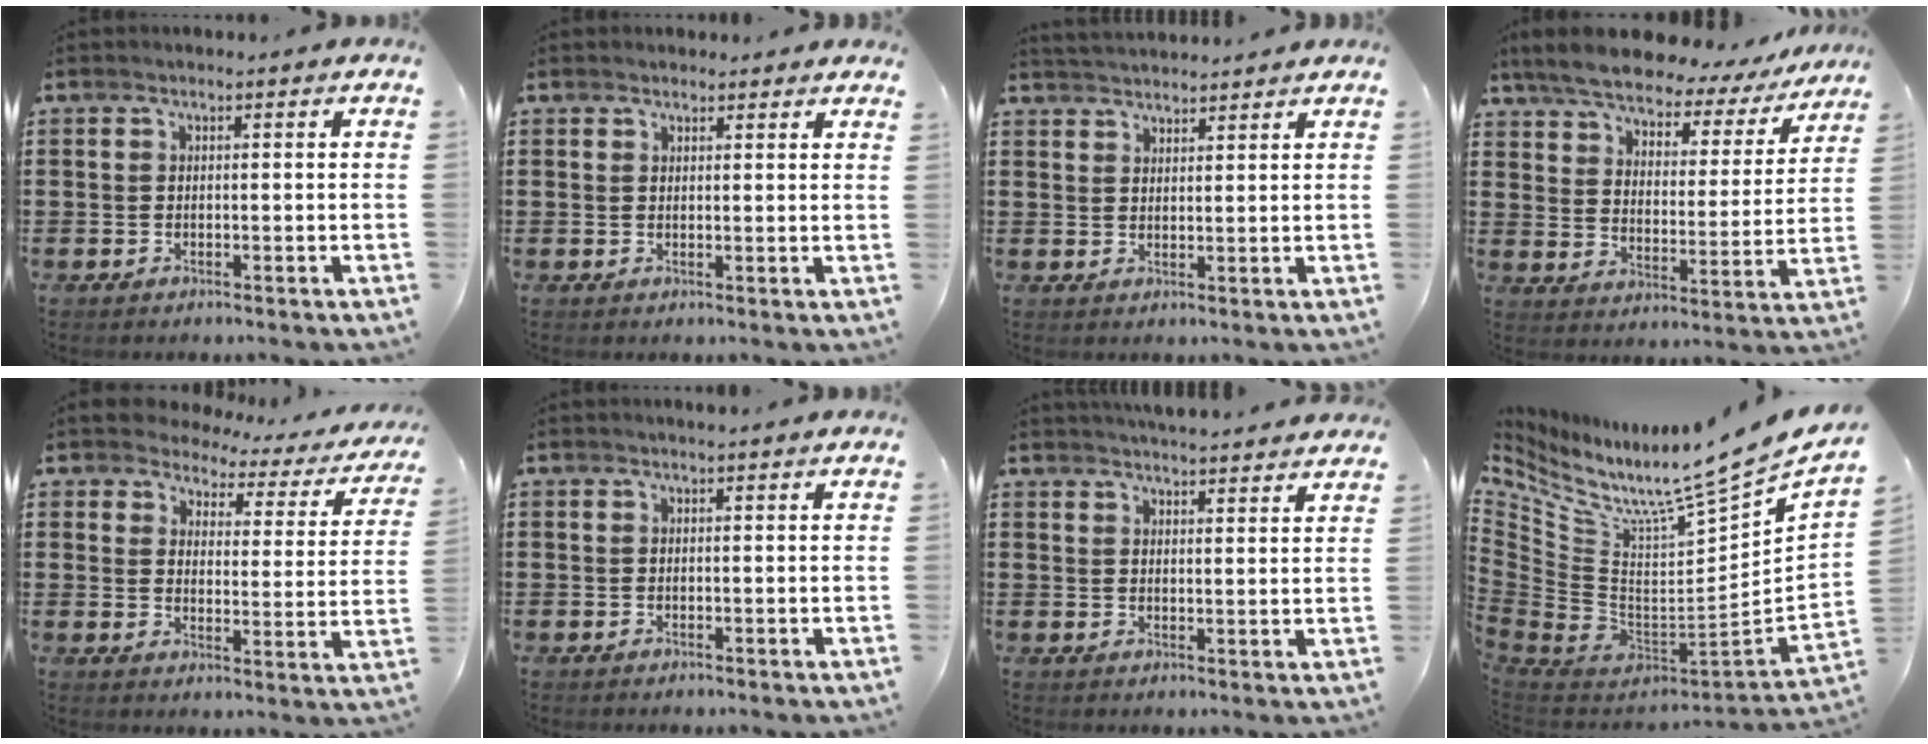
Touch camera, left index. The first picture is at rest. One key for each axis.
{"total": 1.6, "fx": 1.6, "fy": 0.3, "fz": 0.0, "tx": -0.004, "ty": 0.003, "tz": 0.031}
{"total": 2.5, "fx": 2.5, "fy": -0.2, "fz": -0.2, "tx": -0.004, "ty": -0.005, "tz": 0.049}
{"total": 6.1, "fx": 5.6, "fy": 1.4, "fz": 2.1, "tx": -0.071, "ty": -0.031, "tz": 0.093}
{"total": 3.1, "fx": 2.9, "fy": 1.1, "fz": 0.1, "tx": -0.027, "ty": -0.020, "tz": 0.045}
{"total": 0.7, "fx": 0.6, "fy": -0.1, "fz": 0.3, "tx": -0.007, "ty": -0.001, "tz": 0.012}
{"total": 3.8, "fx": 3.8, "fy": -0.2, "fz": 0.3, "tx": -0.009, "ty": -0.019, "tz": 0.067}
{"total": 9.5, "fx": 8.1, "fy": -0.8, "fz": 4.8, "tx": -0.101, "ty": -0.101, "tz": 0.120}